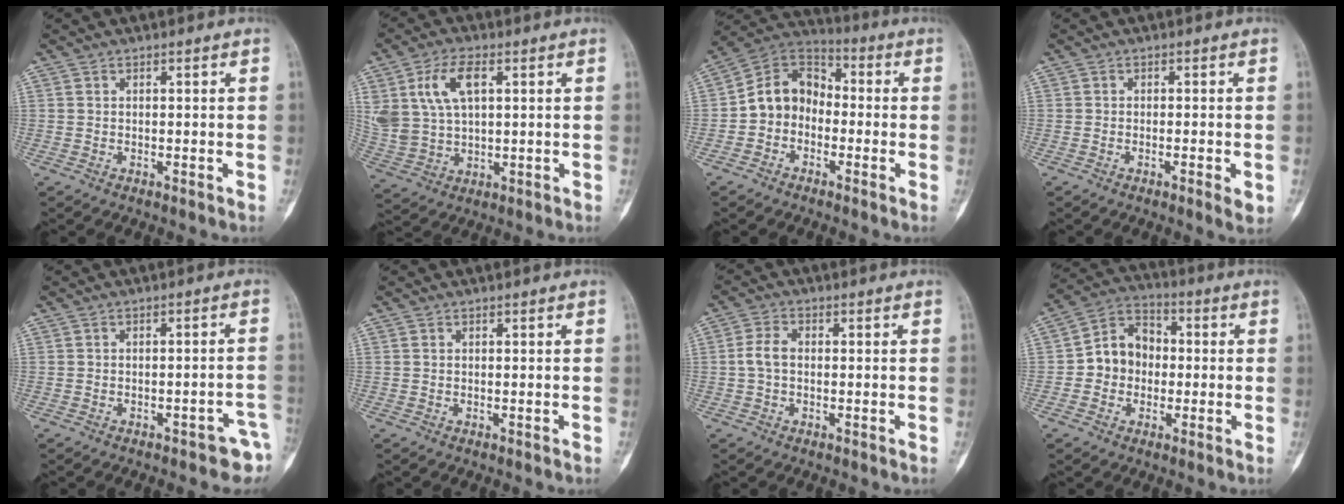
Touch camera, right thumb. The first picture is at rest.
{"total": 10.9, "force": [3.8, 6.0, 8.2], "torque": [-0.169, -0.001, 0.083]}
{"total": 10.2, "force": [-1.9, 8.4, 5.4], "torque": [-0.072, 0.048, -0.052]}
{"total": 2.7, "force": [-0.9, 0.5, 2.5], "torque": [-0.043, -0.006, -0.015]}
{"total": 5.4, "force": [-3.3, 2.3, 3.5], "torque": [-0.026, 0.030, -0.037]}
{"total": 0.0}
{"total": 5.1, "force": [-0.2, 3.4, 3.9], "torque": [-0.080, 0.017, -0.011]}
{"total": 9.6, "force": [-0.7, 8.2, 5.0], "torque": [-0.054, 0.034, -0.026]}